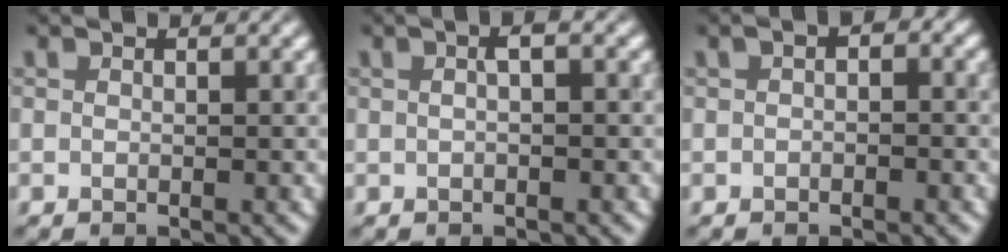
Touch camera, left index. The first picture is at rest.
{"total": 1.3, "force": [0.2, 0.4, 1.2], "torque": [-0.027, 0.006, 0.002]}
{"total": 1.4, "force": [-0.1, 0.8, 1.2], "torque": [-0.021, 0.008, -0.005]}